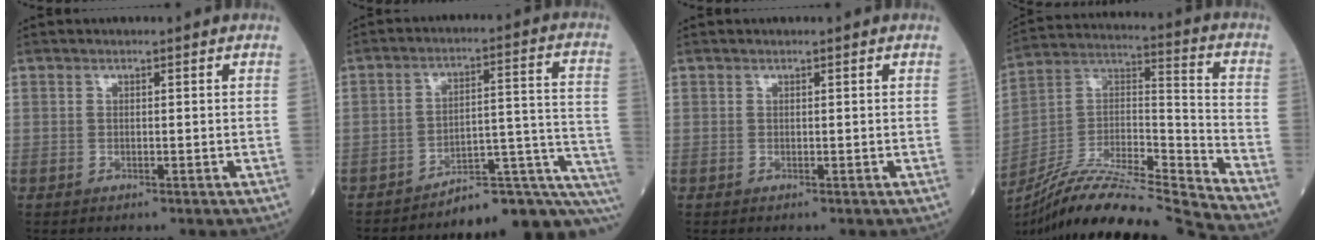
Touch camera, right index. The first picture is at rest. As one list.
[{"total": 14.1, "force": [-12.3, 1.9, 6.6], "torque": [-0.032, 0.063, -0.164]}, {"total": 0.0}, {"total": 21.3, "force": [-19.7, -1.0, 8.1], "torque": [-0.170, 0.008, -0.348]}]